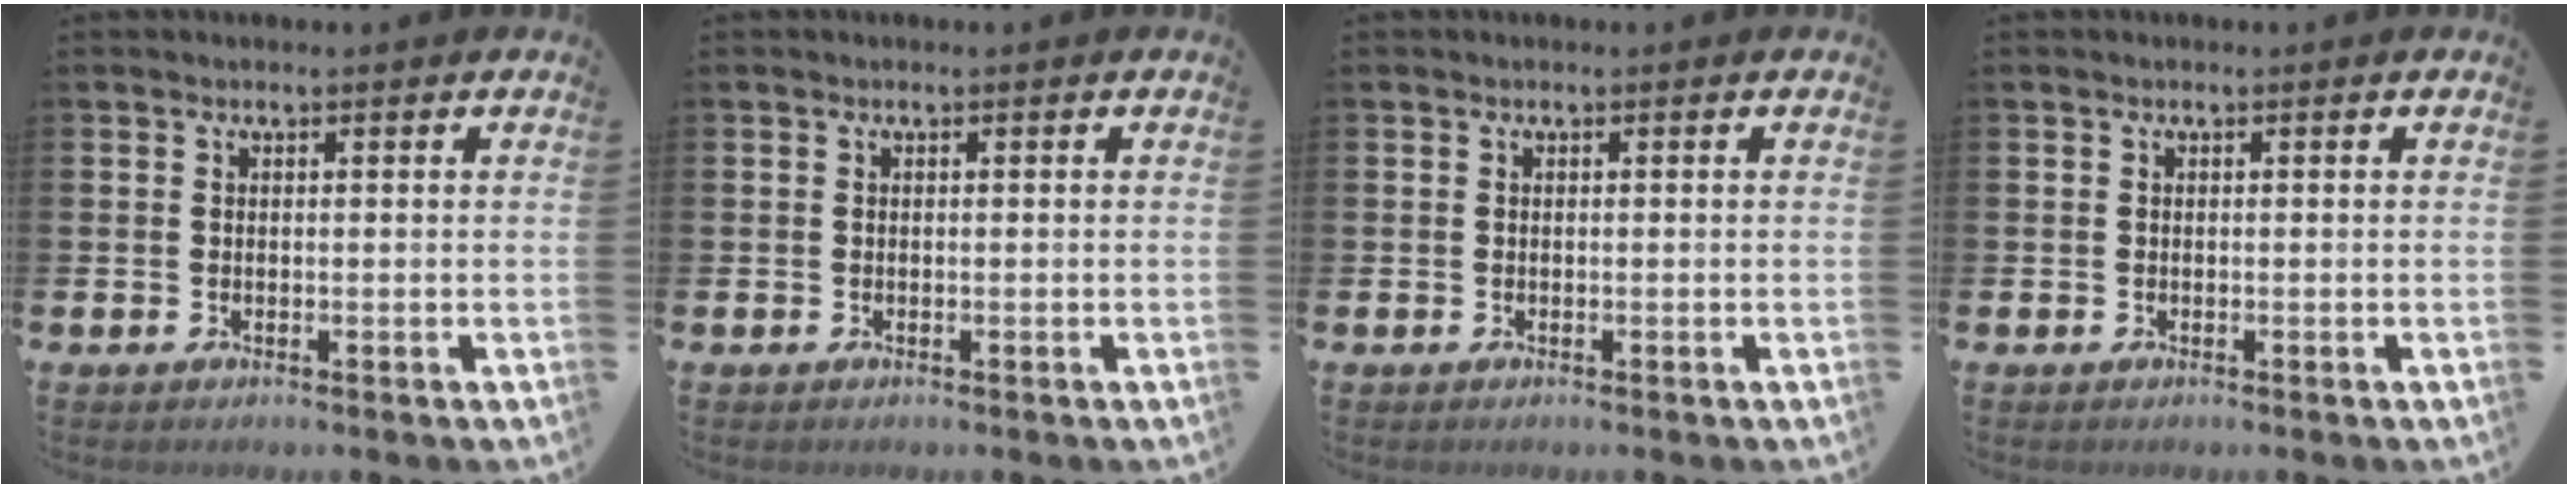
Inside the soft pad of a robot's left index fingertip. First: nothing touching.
{"total": 0.0}
{"total": 0.0}
{"total": 0.0}